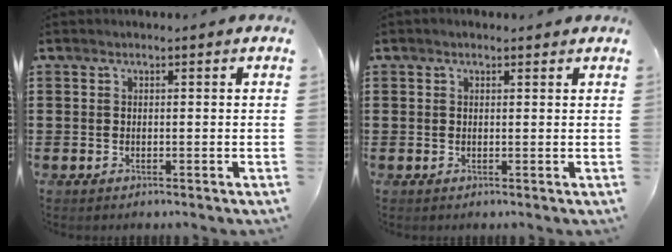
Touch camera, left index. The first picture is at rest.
{"total": 0.7, "force": [0.4, 0.2, 0.5], "torque": [-0.009, 0.003, 0.008]}